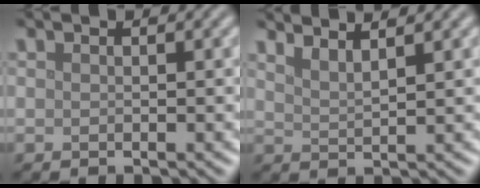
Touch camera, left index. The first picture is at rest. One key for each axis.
{"total": 3.5, "fx": 3.0, "fy": 0.9, "fz": 1.6, "tx": -0.006, "ty": 0.013, "tz": 0.029}